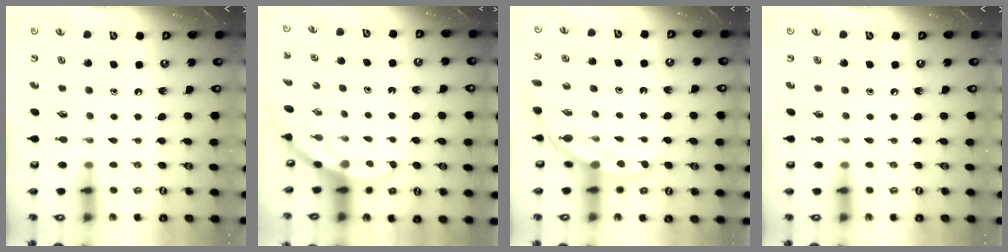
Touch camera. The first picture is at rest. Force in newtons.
{"total": 3.0, "press": 3.0, "slide": 0.1}
{"total": 5.5, "press": 5.5, "slide": 0.5}
{"total": 0.0}